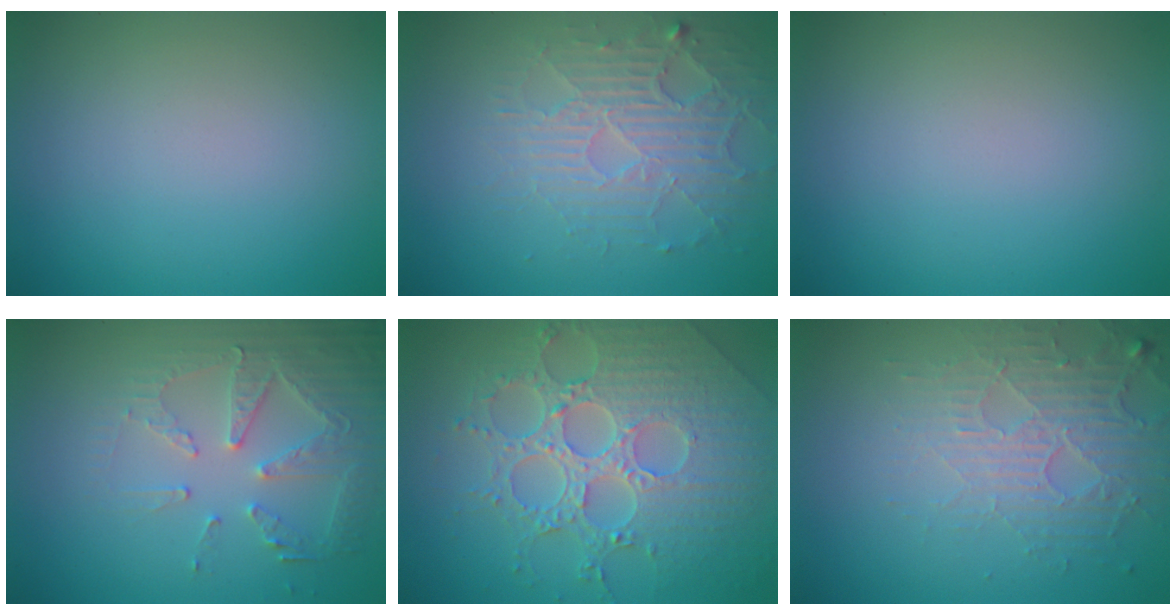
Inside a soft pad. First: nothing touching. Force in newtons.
{"total": 3.8, "press": 3.4, "slide": 1.7}
{"total": 0.0}
{"total": 4.5, "press": 3.5, "slide": 2.9}
{"total": 8.1, "press": 6.0, "slide": 5.4}
{"total": 5.1, "press": 3.4, "slide": 3.8}